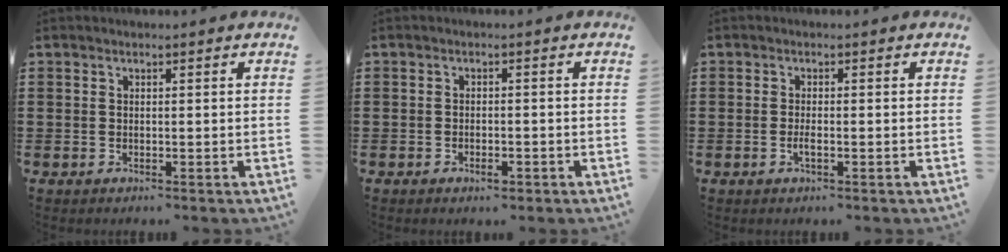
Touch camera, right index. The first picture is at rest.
{"total": 1.6, "force": [-1.1, 0.7, 1.0], "torque": [-0.021, -0.001, -0.020]}
{"total": 1.3, "force": [-0.4, 0.2, 1.2], "torque": [-0.022, -0.002, -0.005]}